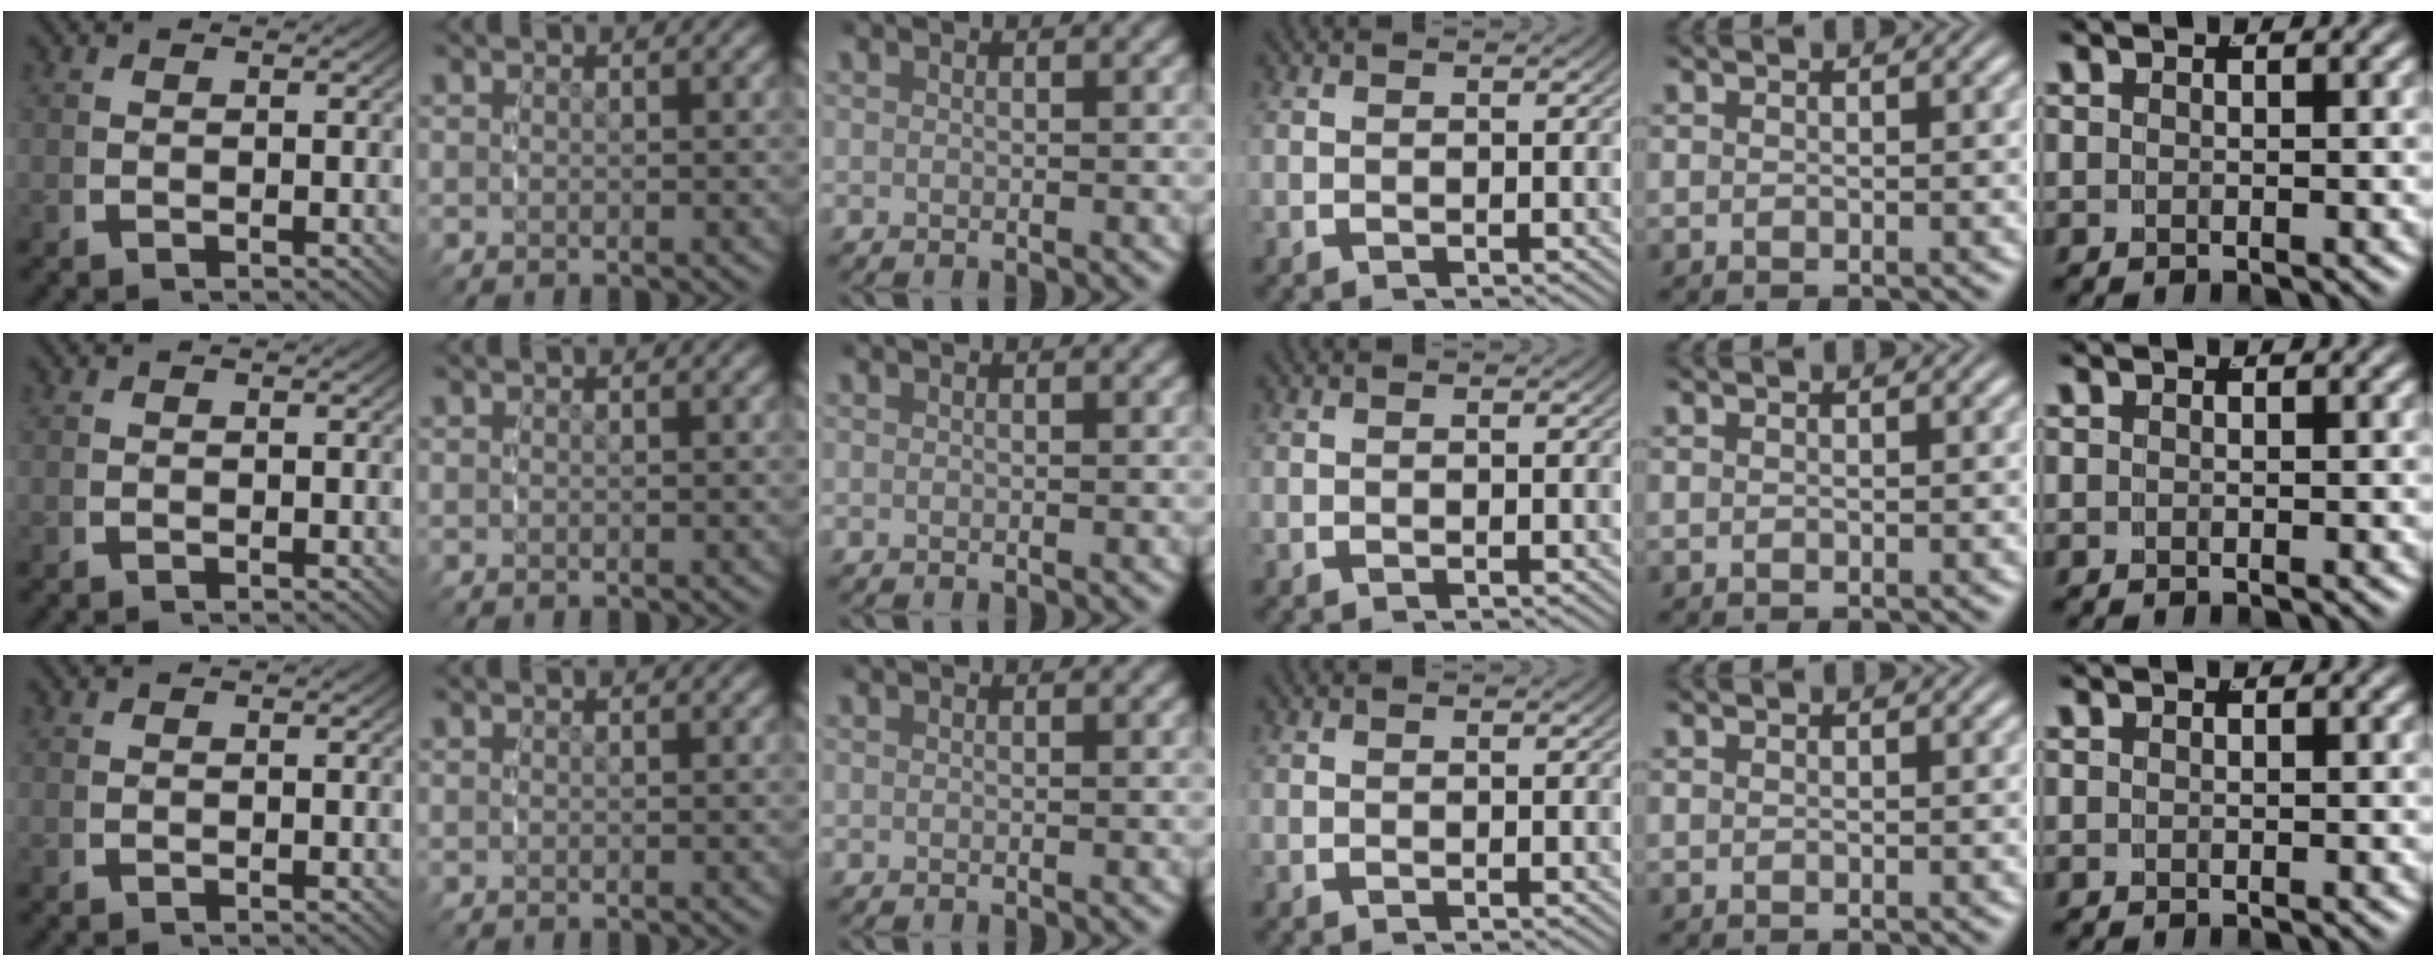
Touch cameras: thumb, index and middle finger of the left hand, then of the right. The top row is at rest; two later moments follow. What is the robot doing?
{"motion": "reach", "object": "jewelry box"}